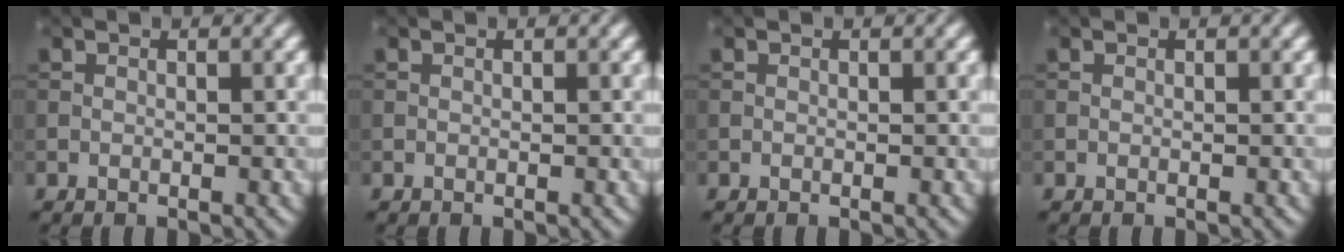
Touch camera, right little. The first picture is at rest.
{"total": 0.0}
{"total": 0.0}
{"total": 0.0}